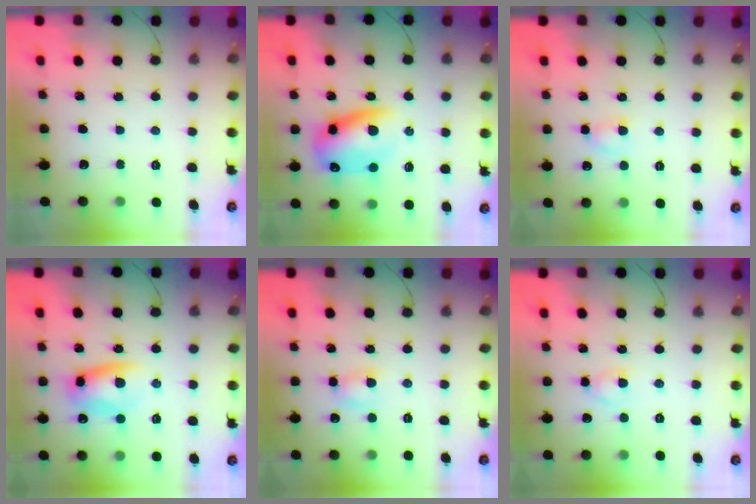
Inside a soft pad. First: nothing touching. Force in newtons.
{"total": 14.0, "press": 13.5, "slide": 3.8}
{"total": 2.8, "press": 2.6, "slide": 1.2}
{"total": 10.5, "press": 10.3, "slide": 2.0}
{"total": 3.9, "press": 3.7, "slide": 1.1}
{"total": 2.8, "press": 2.7, "slide": 0.8}